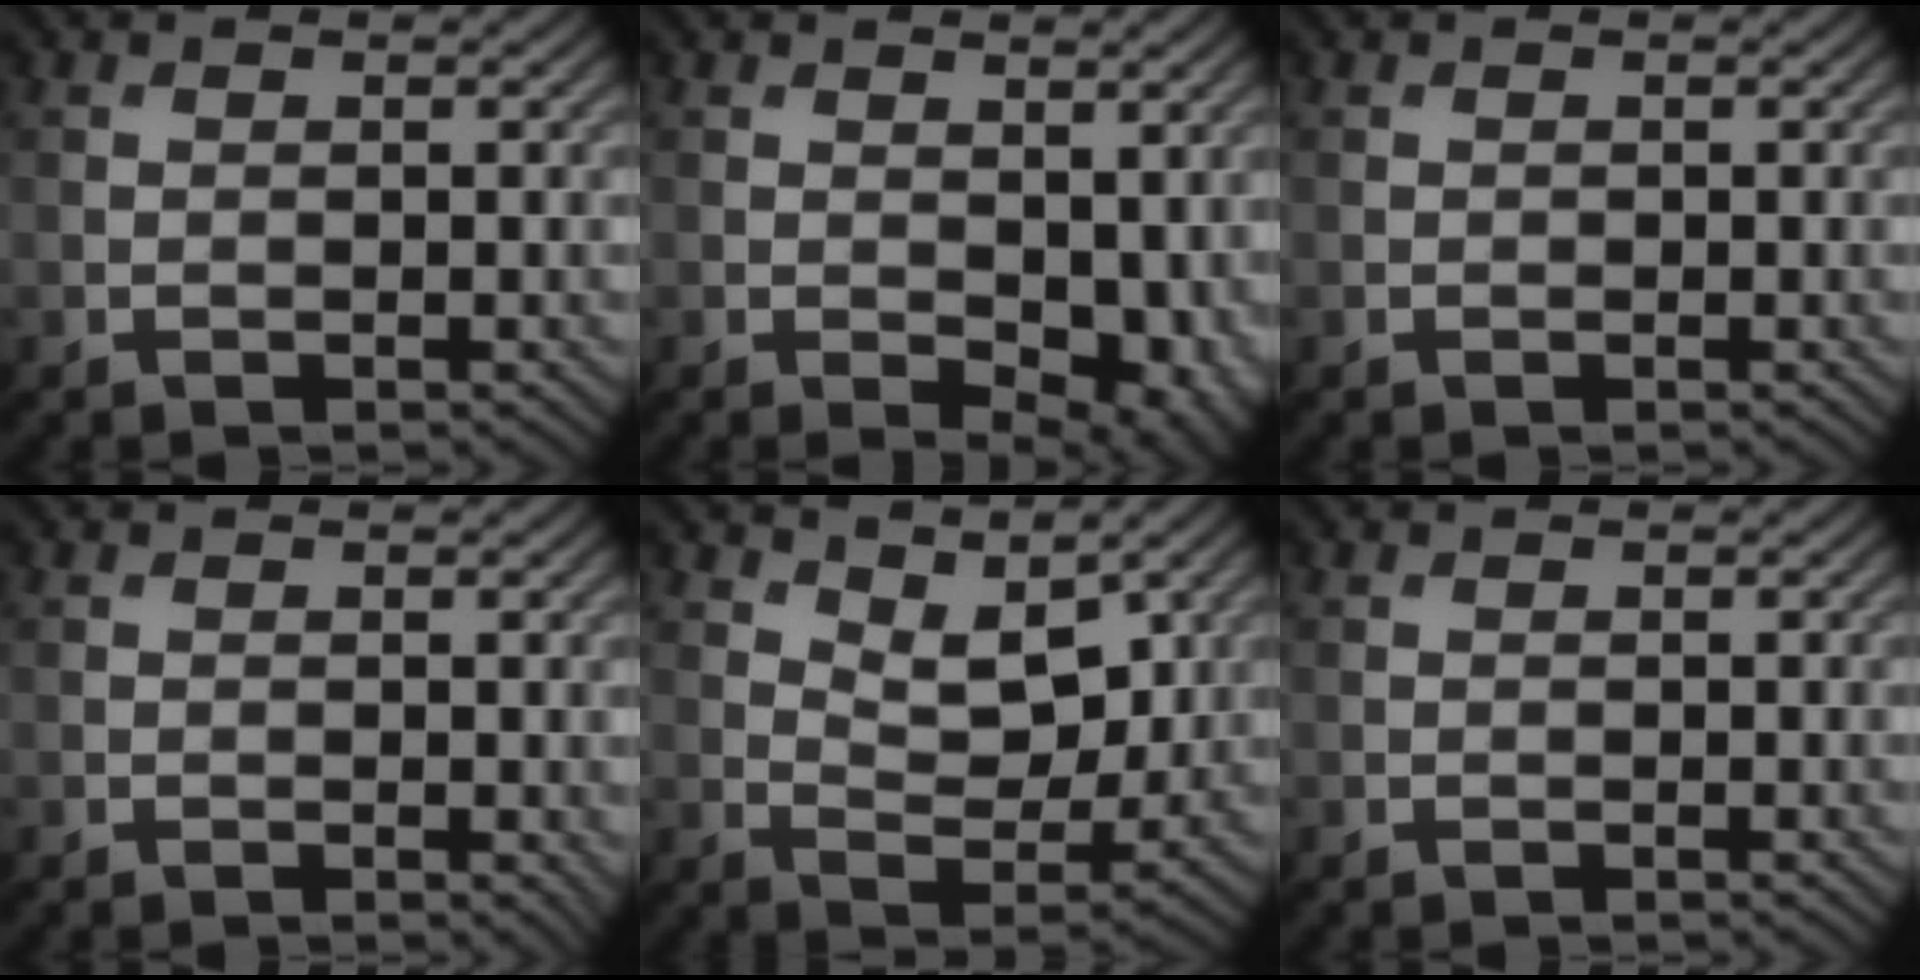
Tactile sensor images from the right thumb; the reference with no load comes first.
{"total": 7.0, "force": [-0.8, 4.2, 5.5], "torque": [-0.073, -0.023, 0.009]}
{"total": 0.0}
{"total": 0.7, "force": [0.0, 0.4, 0.6], "torque": [-0.005, -0.005, 0.001]}
{"total": 6.4, "force": [4.2, 3.0, 3.8], "torque": [-0.074, -0.012, 0.066]}
{"total": 0.0}